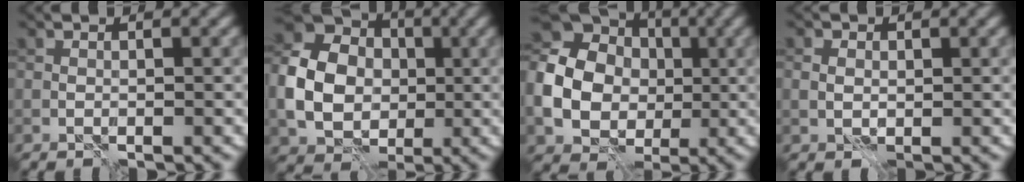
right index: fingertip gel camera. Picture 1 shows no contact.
{"total": 8.8, "force": [-0.3, 7.3, 4.9], "torque": [-0.112, 0.002, -0.009]}
{"total": 13.5, "force": [0.1, 11.5, 7.1], "torque": [-0.159, 0.000, -0.025]}
{"total": 1.1, "force": [0.4, 1.0, 0.4], "torque": [-0.008, 0.002, 0.007]}